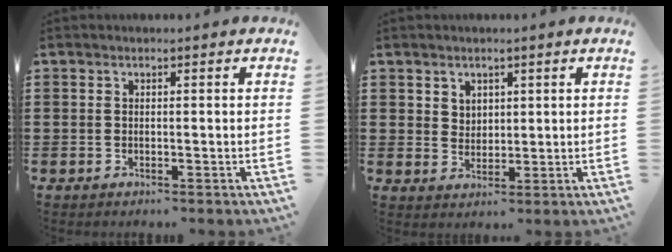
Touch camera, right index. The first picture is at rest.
{"total": 2.9, "force": [1.8, 2.3, 0.3], "torque": [-0.015, 0.011, 0.034]}